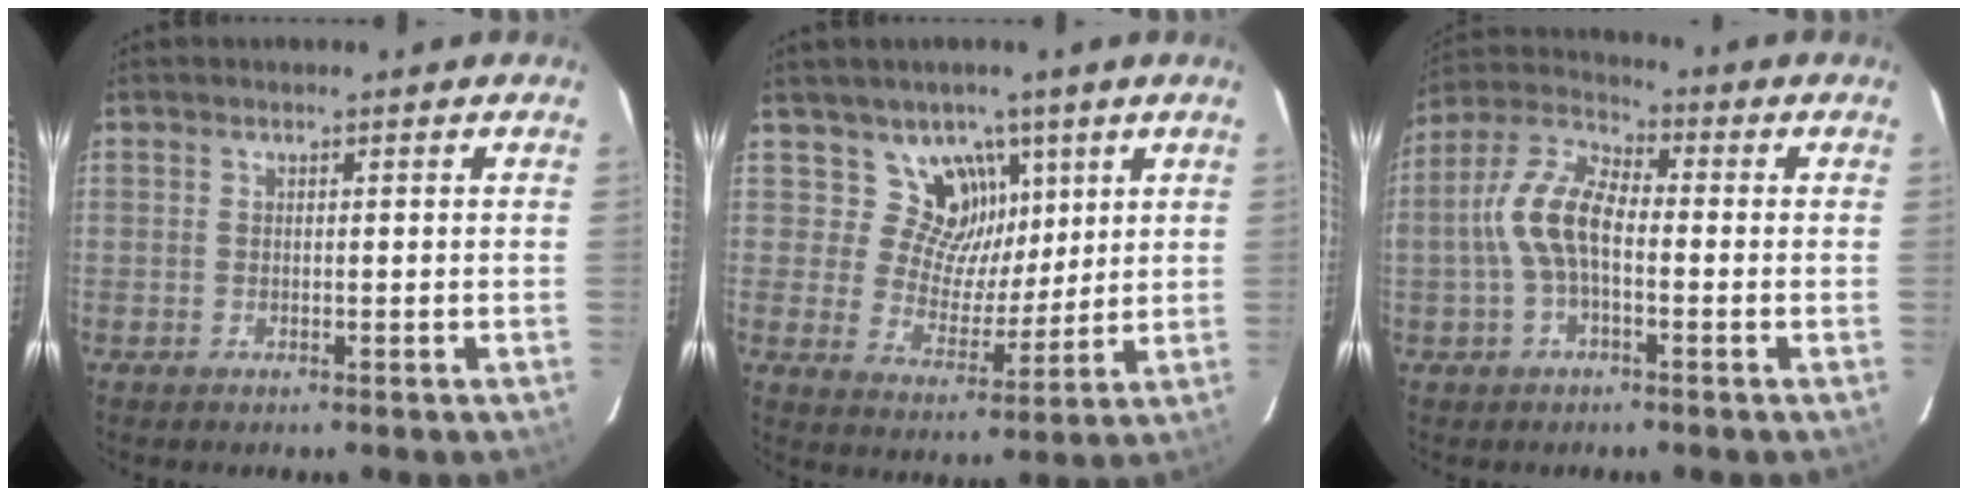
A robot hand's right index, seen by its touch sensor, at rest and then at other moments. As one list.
[{"total": 9.3, "force": [5.0, 7.5, 2.3], "torque": [-0.025, -0.020, 0.086]}, {"total": 10.3, "force": [-1.5, 4.9, 8.9], "torque": [-0.192, 0.020, -0.033]}]